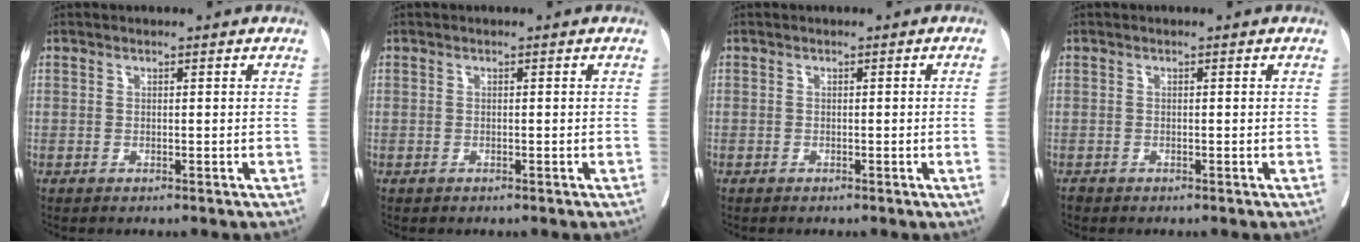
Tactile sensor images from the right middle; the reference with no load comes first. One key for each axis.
{"total": 0.0}
{"total": 1.5, "fx": -0.3, "fy": -0.4, "fz": 1.4, "tx": -0.016, "ty": -0.001, "tz": -0.003}
{"total": 0.0}